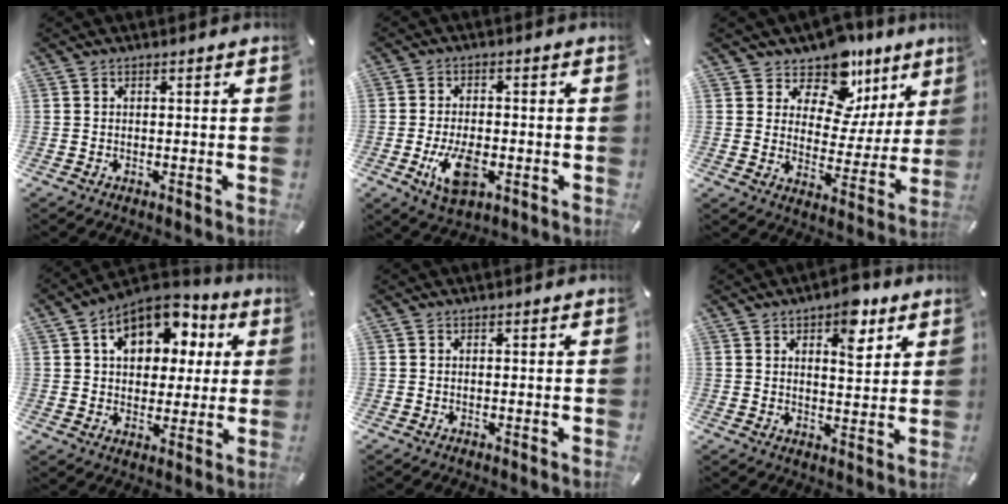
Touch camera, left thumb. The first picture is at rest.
{"total": 8.8, "force": [-2.7, 4.8, 6.8], "torque": [-0.146, -0.002, -0.050]}
{"total": 12.7, "force": [9.5, 7.3, 4.2], "torque": [-0.064, -0.084, 0.169]}
{"total": 13.1, "force": [5.4, 9.5, 7.2], "torque": [-0.111, -0.018, 0.096]}
{"total": 0.0}
{"total": 8.5, "force": [5.1, 4.1, 5.5], "torque": [-0.057, -0.029, 0.079]}